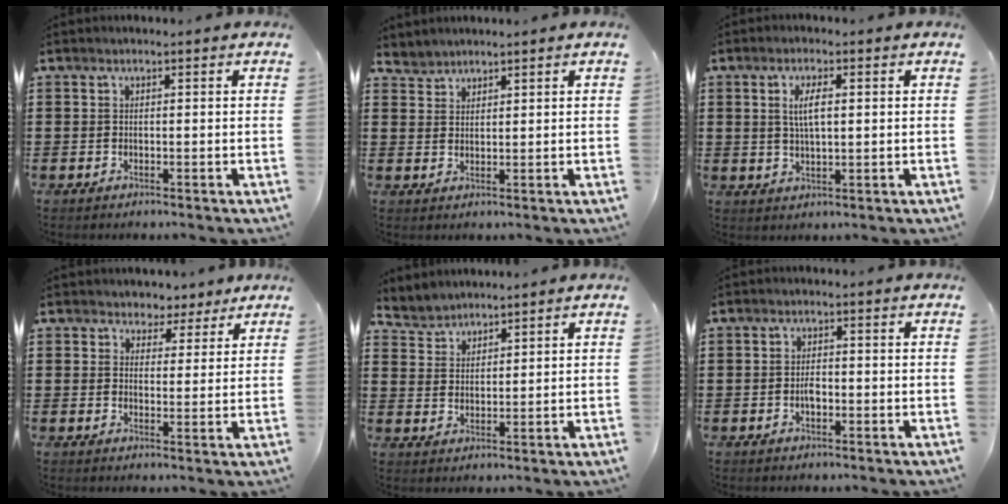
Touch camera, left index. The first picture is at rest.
{"total": 2.0, "force": [2.0, 0.4, -0.3], "torque": [0.000, 0.000, 0.041]}
{"total": 4.2, "force": [0.9, 1.4, 3.8], "torque": [-0.080, 0.008, 0.014]}
{"total": 3.7, "force": [3.0, 2.3, 0.1], "torque": [-0.012, -0.003, 0.053]}
{"total": 2.9, "force": [2.8, 0.7, -0.3], "torque": [-0.004, -0.004, 0.055]}
{"total": 2.1, "force": [-0.4, 0.9, 1.8], "torque": [-0.036, 0.001, -0.007]}